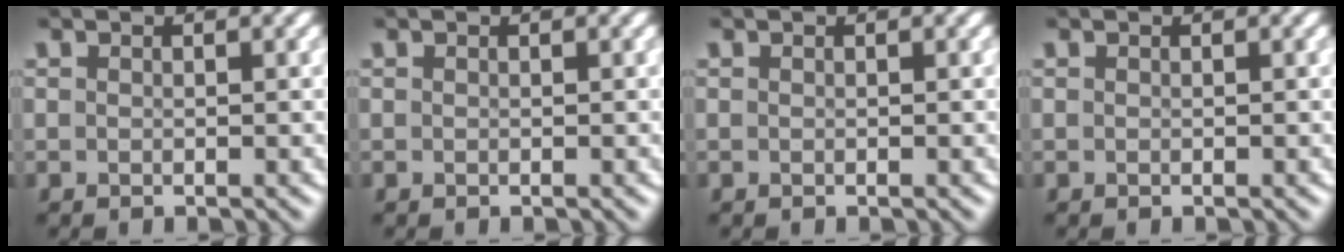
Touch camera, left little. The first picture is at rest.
{"total": 0.0}
{"total": 0.0}
{"total": 0.0}